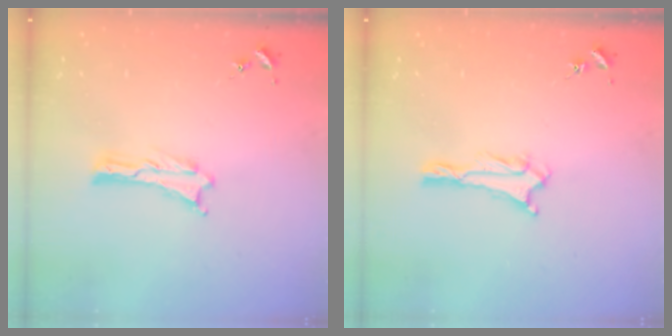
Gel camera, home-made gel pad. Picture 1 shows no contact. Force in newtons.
{"total": 0.7, "press": 0.7, "slide": 0.1}